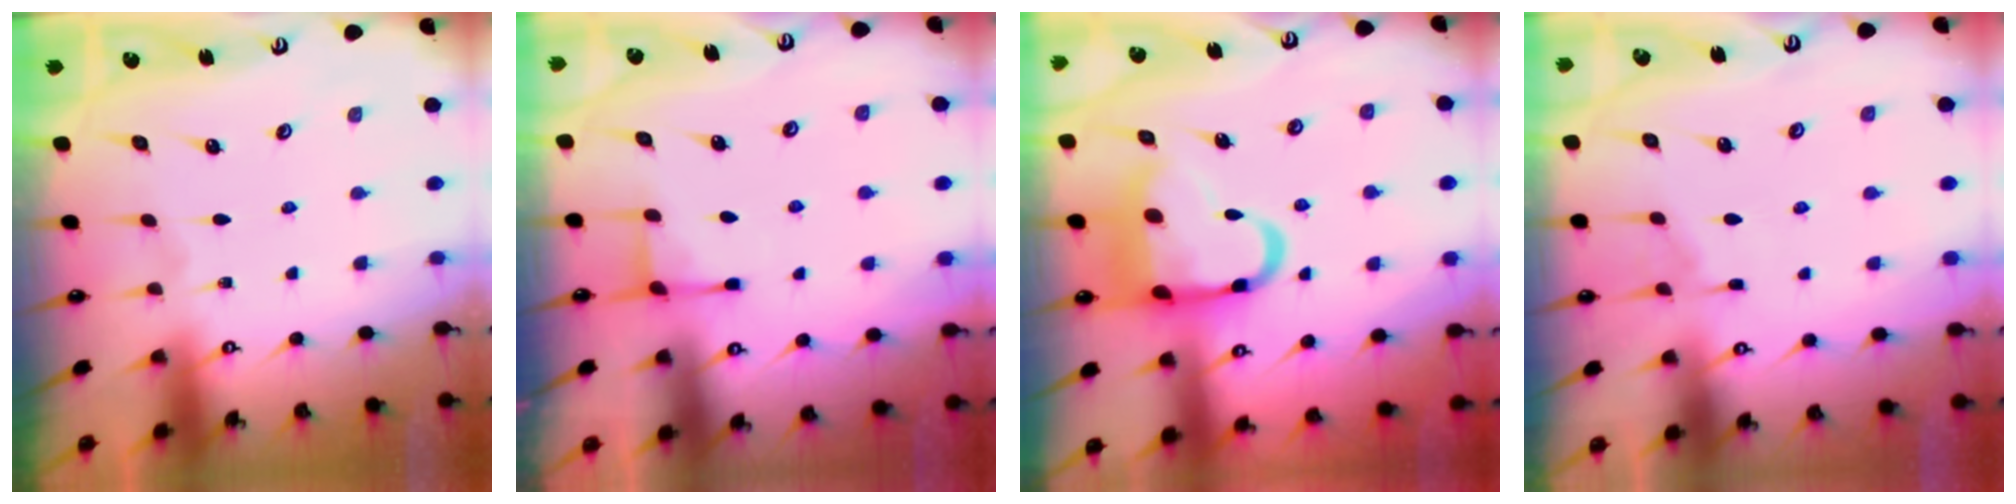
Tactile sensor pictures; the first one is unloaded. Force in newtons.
{"total": 3.0, "press": 3.0, "slide": 0.4}
{"total": 14.7, "press": 14.6, "slide": 1.6}
{"total": 4.1, "press": 4.0, "slide": 0.6}